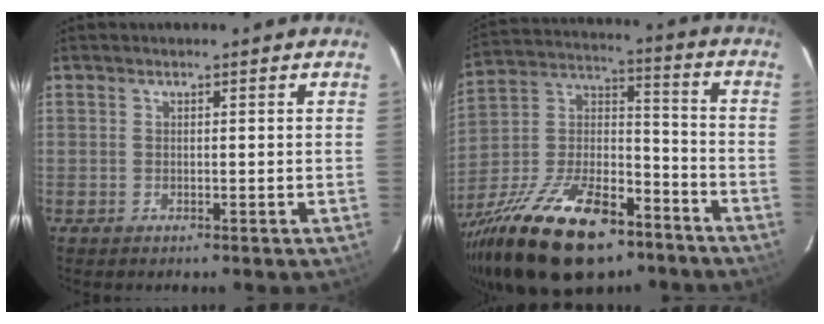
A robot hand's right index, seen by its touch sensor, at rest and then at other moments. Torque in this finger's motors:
{"motor_torque": [1.71, -0.43, 1.05, 0.21]}